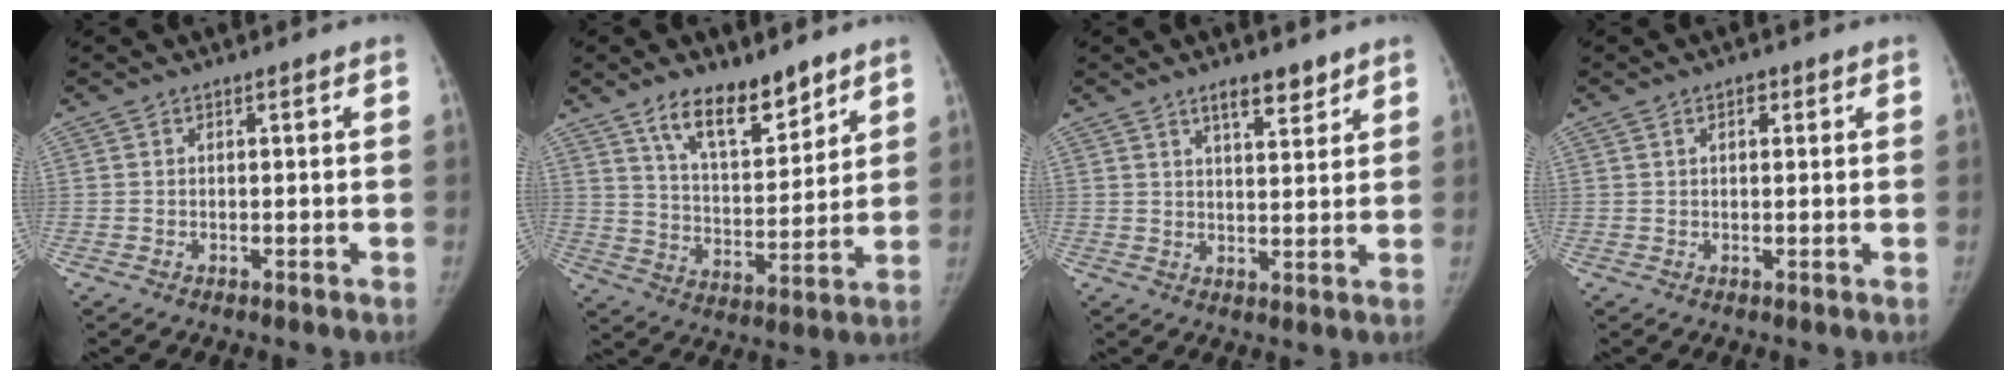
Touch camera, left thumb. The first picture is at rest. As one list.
[{"total": 13.3, "force": [9.3, 5.4, 7.9], "torque": [-0.098, -0.064, 0.166]}, {"total": 5.5, "force": [3.9, 1.8, 3.4], "torque": [-0.036, -0.027, 0.061]}, {"total": 2.0, "force": [0.9, 1.2, 1.3], "torque": [-0.015, -0.001, 0.012]}]